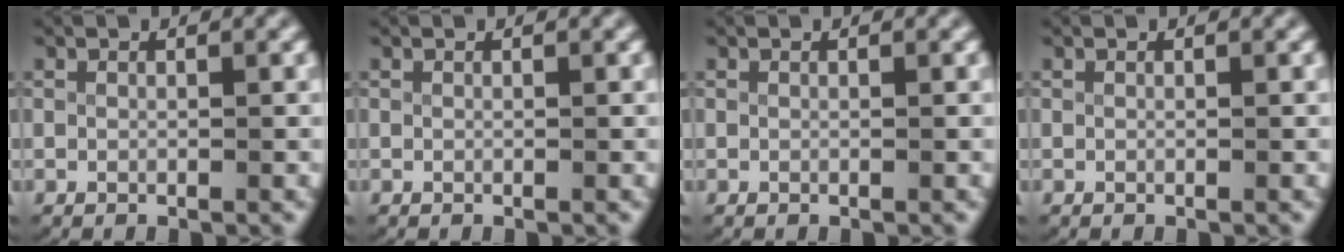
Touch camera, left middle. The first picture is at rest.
{"total": 0.0}
{"total": 0.0}
{"total": 0.0}